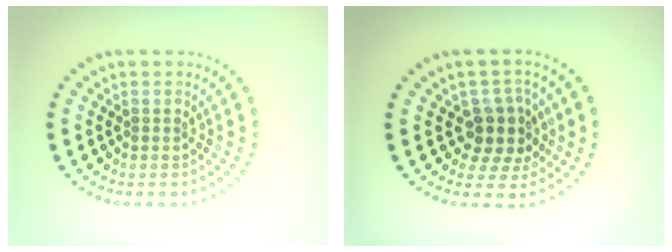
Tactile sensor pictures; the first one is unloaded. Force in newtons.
{"total": 3.4, "press": 2.8, "slide": 1.9}